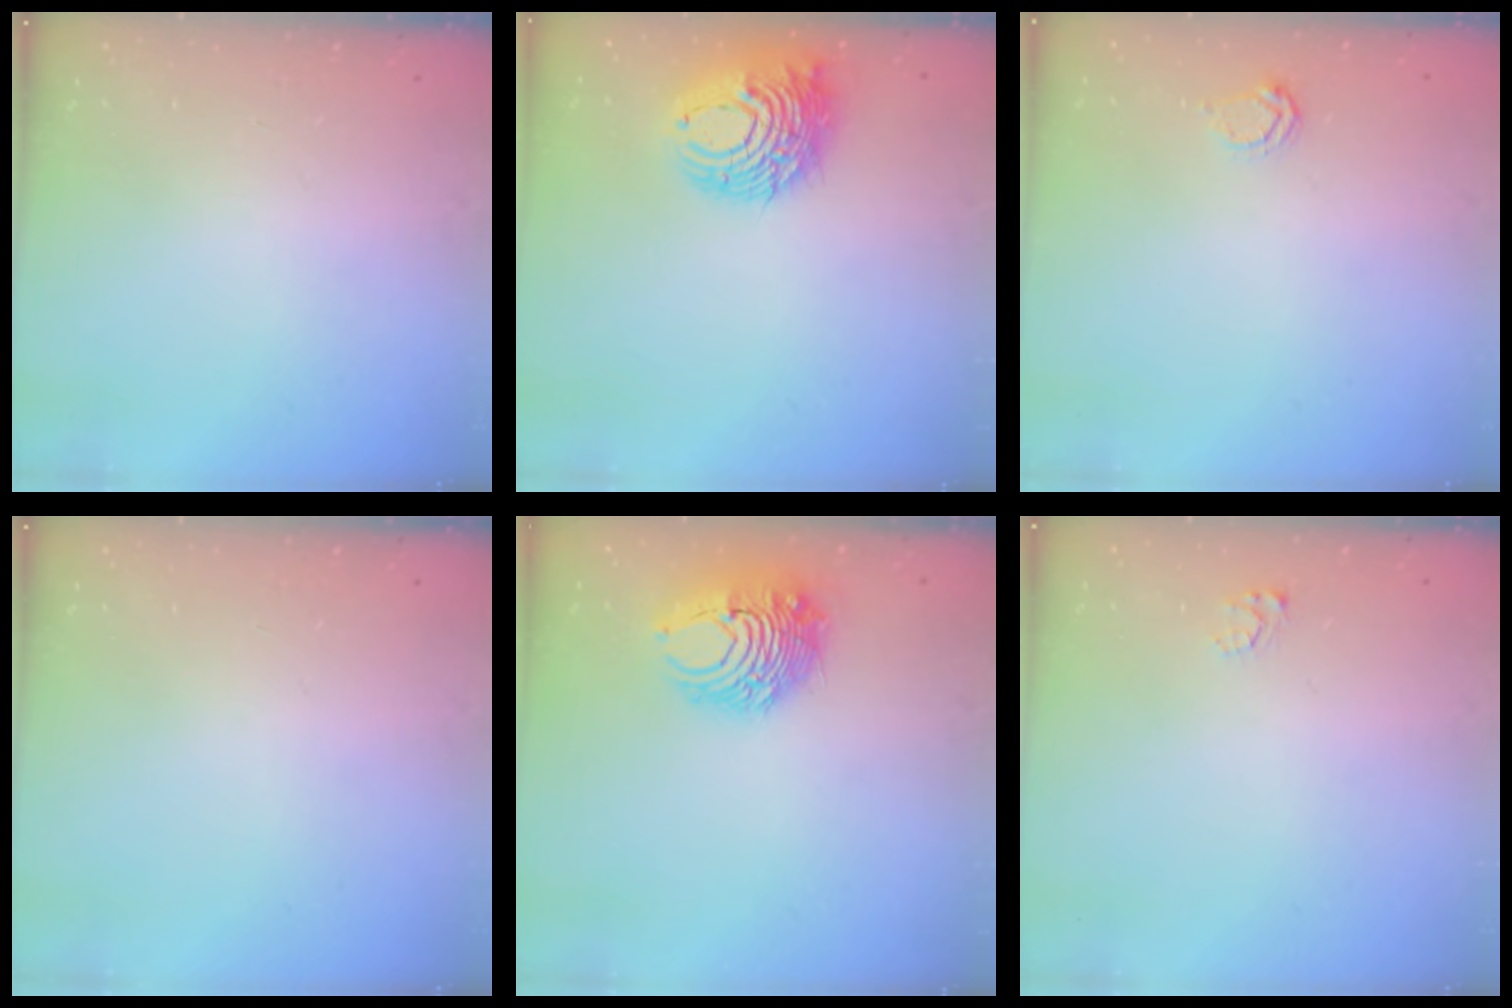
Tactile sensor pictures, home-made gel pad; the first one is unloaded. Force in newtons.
{"total": 12.2, "press": 12.1, "slide": 1.3}
{"total": 3.1, "press": 3.1, "slide": 0.4}
{"total": 0.0}
{"total": 10.4, "press": 10.4, "slide": 0.7}
{"total": 3.1, "press": 3.1, "slide": 0.3}